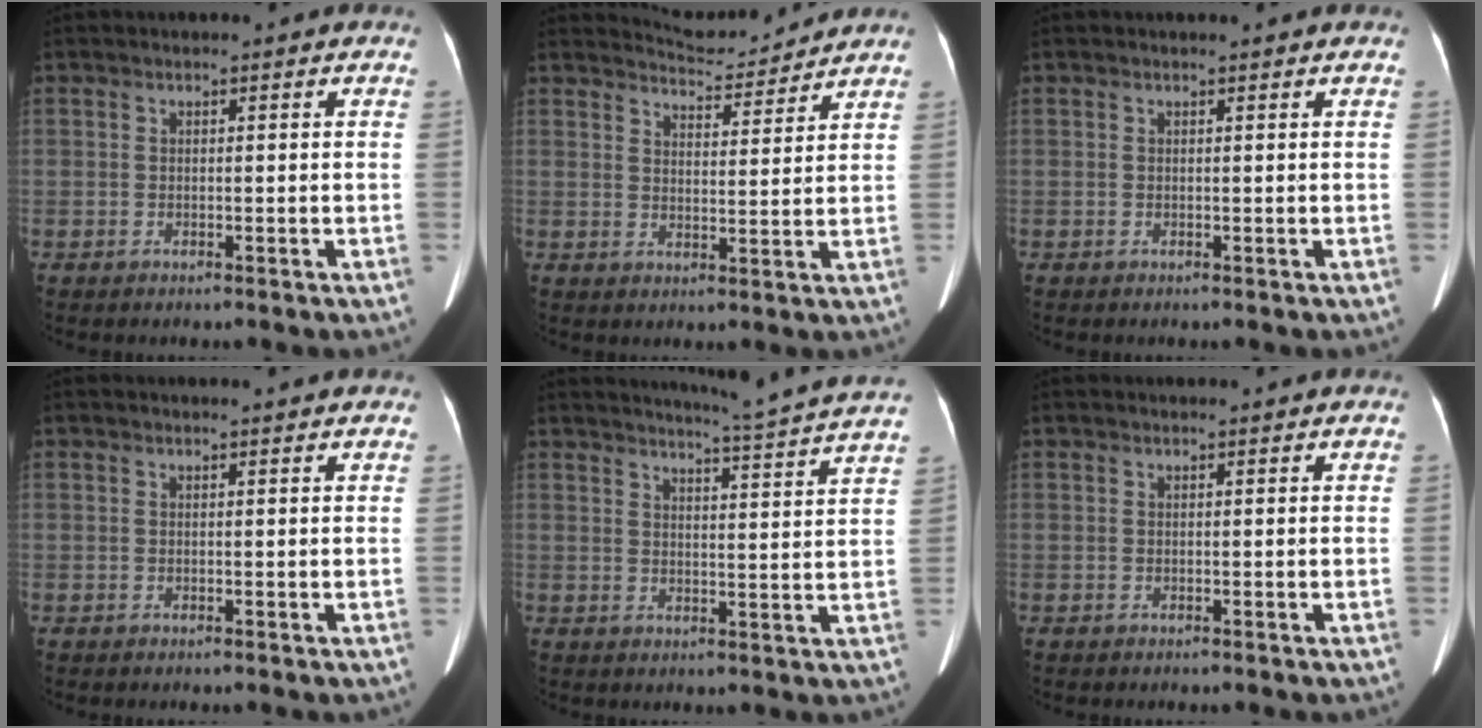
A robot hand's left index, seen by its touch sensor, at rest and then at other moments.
{"total": 6.4, "force": [6.4, 0.0, -0.4], "torque": [-0.007, 0.001, 0.095]}
{"total": 0.8, "force": [0.8, 0.0, 0.3], "torque": [-0.012, 0.004, 0.008]}
{"total": 1.9, "force": [1.8, -0.1, 0.6], "torque": [-0.014, 0.006, 0.020]}
{"total": 13.0, "force": [12.2, -2.3, 4.0], "torque": [-0.072, -0.048, 0.143]}
{"total": 1.7, "force": [1.6, -0.1, 0.5], "torque": [-0.007, 0.014, 0.023]}